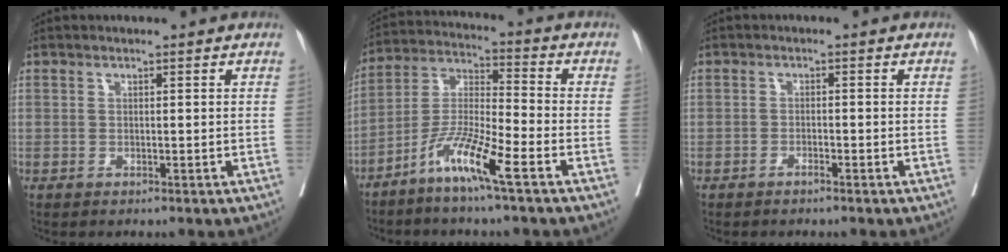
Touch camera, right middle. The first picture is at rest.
{"total": 9.6, "force": [-5.8, 0.0, 7.6], "torque": [-0.158, -0.014, -0.121]}
{"total": 1.0, "force": [-0.9, 0.1, 0.6], "torque": [-0.012, 0.001, -0.016]}